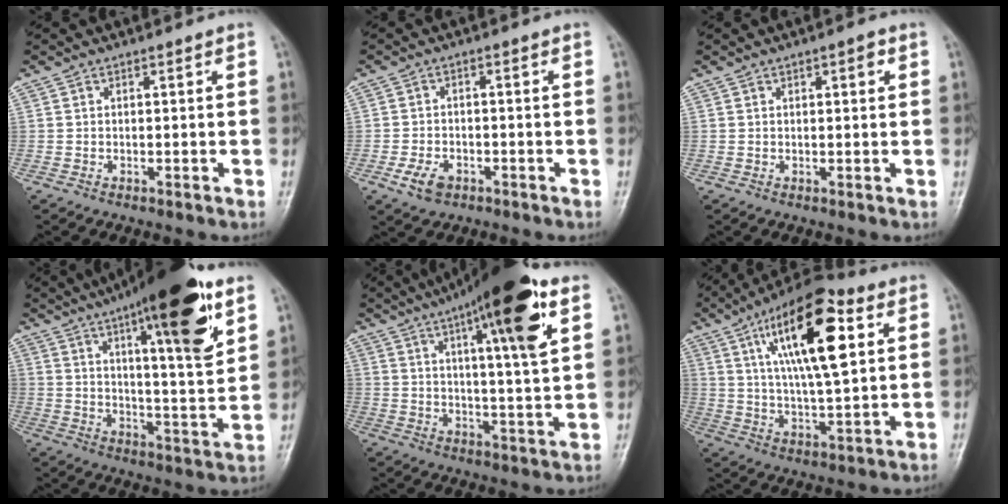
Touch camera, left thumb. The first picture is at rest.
{"total": 4.5, "force": [-2.2, 2.9, 2.6], "torque": [-0.047, 0.009, -0.038]}
{"total": 2.0, "force": [0.8, 0.8, 1.7], "torque": [-0.017, 0.001, 0.010]}
{"total": 21.6, "force": [11.6, 4.9, 17.6], "torque": [-0.242, -0.041, 0.175]}
{"total": 18.6, "force": [9.0, 3.4, 15.9], "torque": [-0.228, -0.019, 0.131]}
{"total": 19.9, "force": [7.2, 6.8, 17.2], "torque": [-0.271, -0.011, 0.116]}